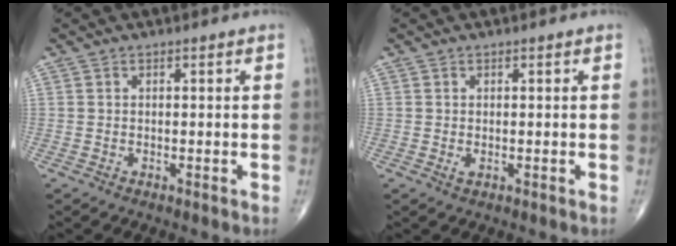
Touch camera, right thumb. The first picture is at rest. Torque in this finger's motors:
{"motor_torque": [-0.15, -0.02, 0.08, 0.13, 0.03]}